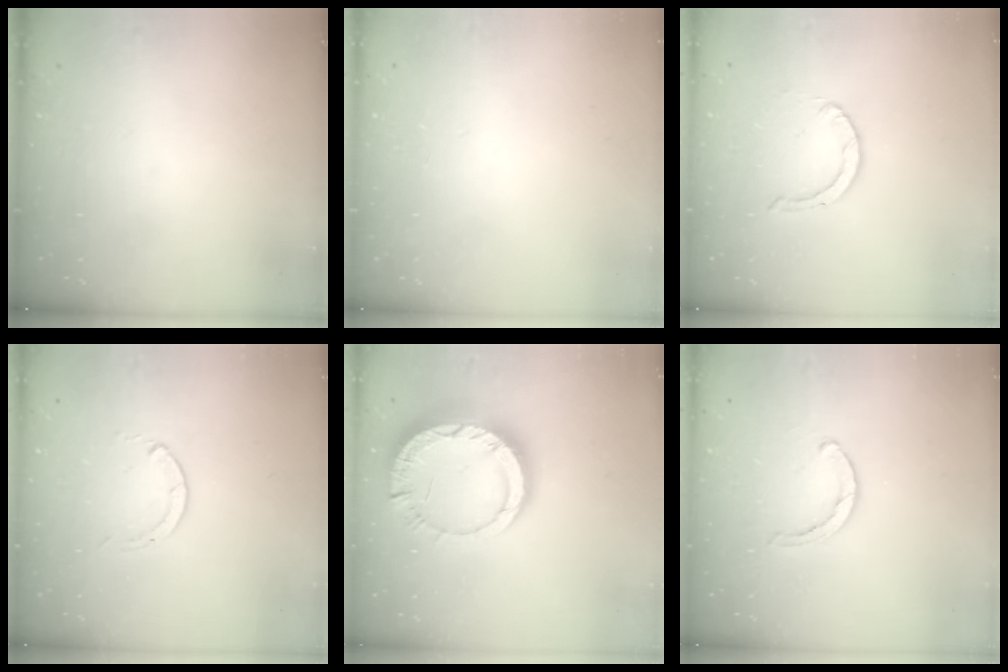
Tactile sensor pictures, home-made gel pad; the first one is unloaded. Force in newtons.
{"total": 2.4, "press": 2.4, "slide": 0.2}
{"total": 0.9, "press": 0.9, "slide": 0.1}
{"total": 0.6, "press": 0.5, "slide": 0.1}
{"total": 13.8, "press": 13.7, "slide": 1.3}
{"total": 2.8, "press": 2.8, "slide": 0.2}